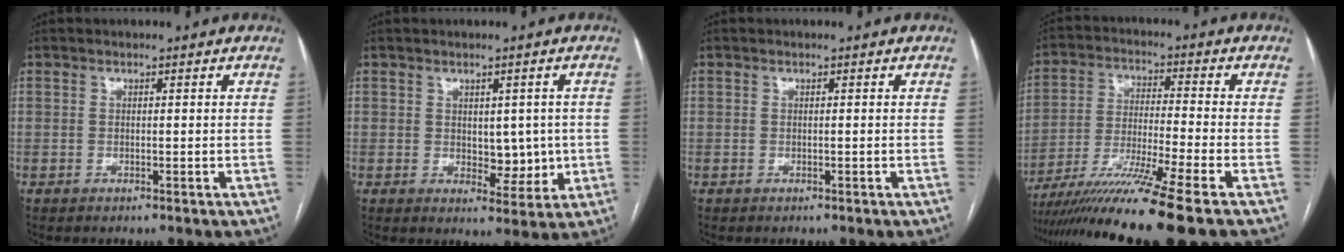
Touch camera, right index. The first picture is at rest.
{"total": 5.3, "force": [0.1, 3.2, 4.3], "torque": [-0.048, -0.001, 0.012]}
{"total": 0.0}
{"total": 14.9, "force": [-11.3, -2.4, 9.4], "torque": [-0.180, -0.037, -0.196]}